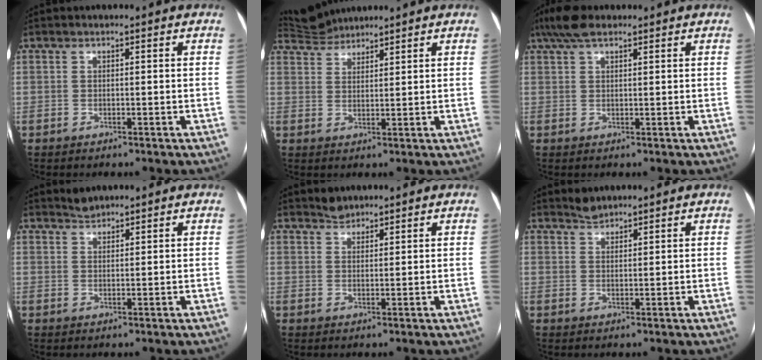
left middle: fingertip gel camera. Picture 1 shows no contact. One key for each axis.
{"total": 4.6, "fx": 4.6, "fy": 0.4, "fz": -0.2, "tx": -0.004, "ty": 0.025, "tz": 0.090}
{"total": 5.1, "fx": 3.7, "fy": 1.6, "fz": 3.1, "tx": -0.068, "ty": 0.029, "tz": 0.072}
{"total": 1.6, "fx": 1.6, "fy": 0.3, "fz": -0.1, "tx": -0.003, "ty": 0.007, "tz": 0.031}
{"total": 1.9, "fx": 1.8, "fy": 0.8, "fz": 0.0, "tx": 0.000, "ty": 0.006, "tz": 0.032}
{"total": 1.8, "fx": 1.7, "fy": 0.4, "fz": 0.0, "tx": -0.003, "ty": 0.006, "tz": 0.034}